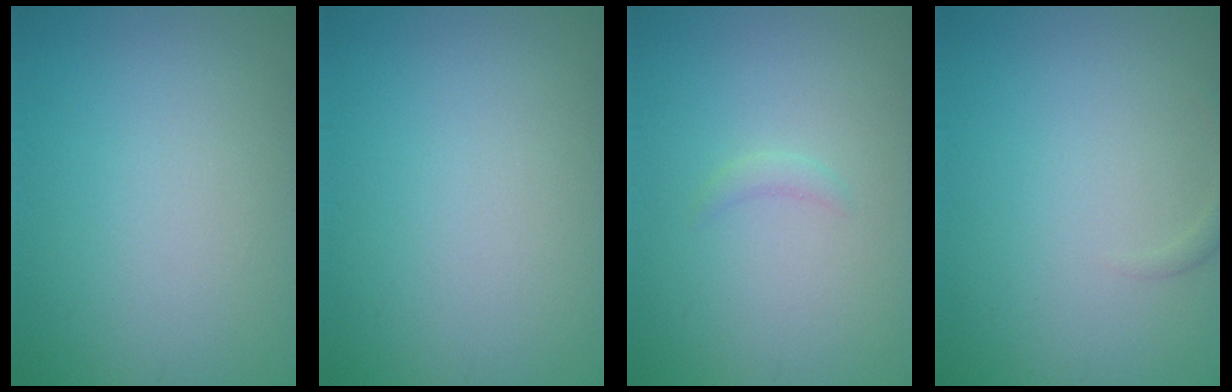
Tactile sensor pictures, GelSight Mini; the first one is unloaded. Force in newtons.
{"total": 0.0}
{"total": 0.7, "press": 0.7, "slide": 0.1}
{"total": 0.7, "press": 0.7, "slide": 0.0}